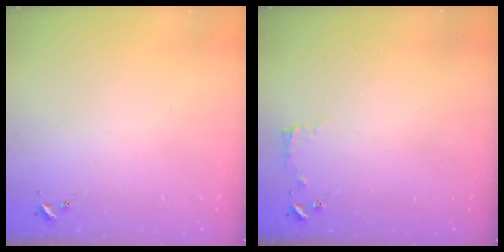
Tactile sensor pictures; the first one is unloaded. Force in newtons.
{"total": 3.8, "press": 3.7, "slide": 0.4}